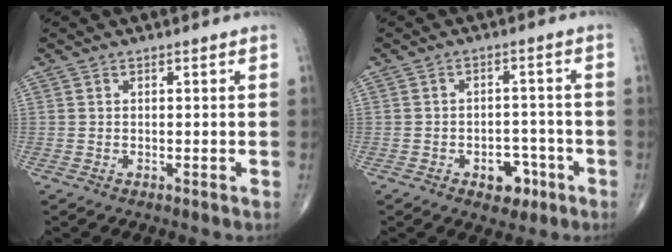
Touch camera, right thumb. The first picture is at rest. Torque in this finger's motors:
{"motor_torque": [0.80, 0.54, 0.39, -0.54, 0.11]}